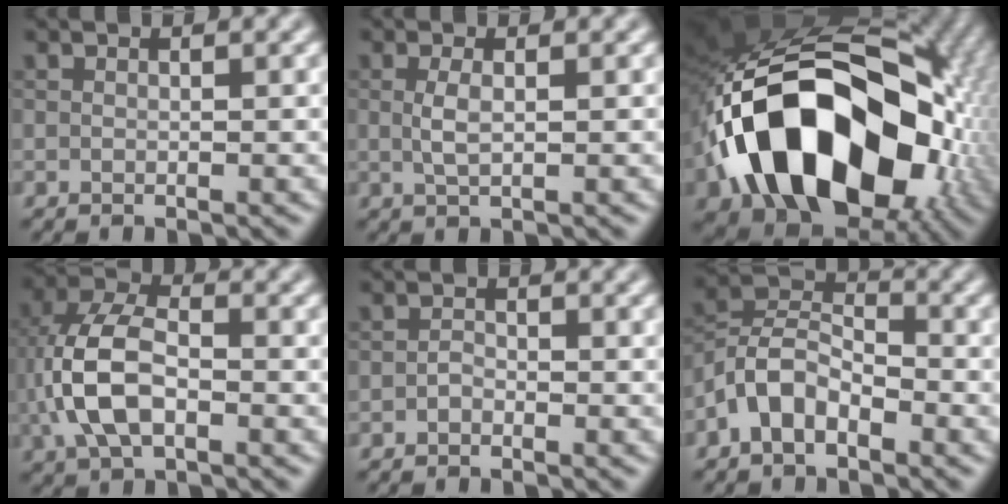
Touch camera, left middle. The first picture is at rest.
{"total": 1.6, "force": [0.2, 0.5, 1.5], "torque": [-0.035, 0.001, 0.004]}
{"total": 18.6, "force": [-5.3, 12.4, 12.9], "torque": [-0.229, -0.012, -0.093]}
{"total": 6.8, "force": [-1.2, 3.8, 5.5], "torque": [-0.125, 0.009, -0.030]}
{"total": 0.8, "force": [-0.5, 0.5, 0.4], "torque": [-0.008, 0.000, -0.011]}
{"total": 5.0, "force": [-2.6, 2.9, 3.1], "torque": [-0.057, 0.013, -0.060]}